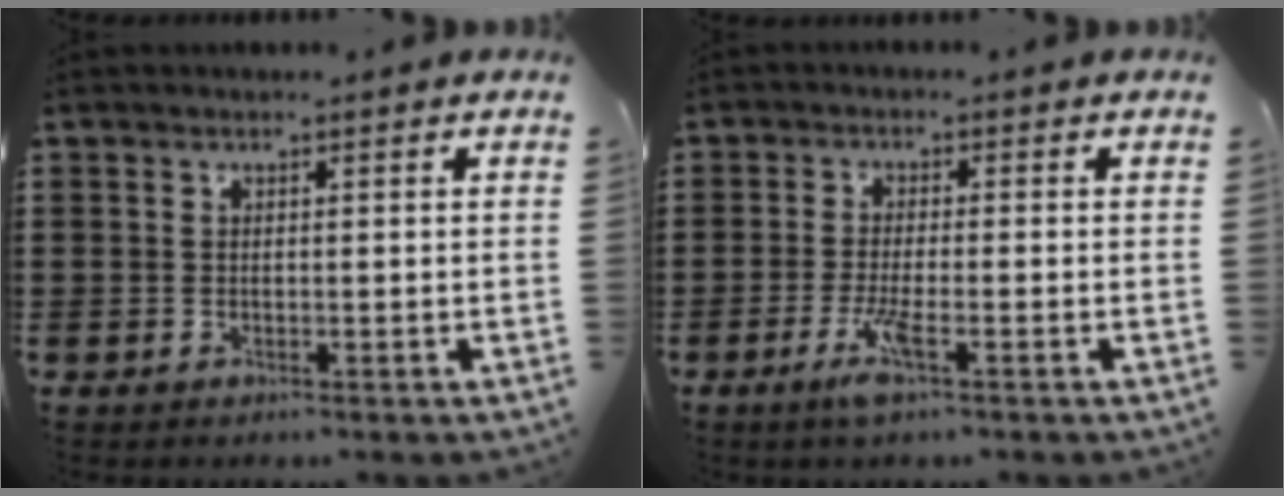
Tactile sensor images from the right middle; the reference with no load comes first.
{"total": 4.4, "force": [-2.0, 0.5, 3.8], "torque": [-0.084, -0.013, -0.040]}